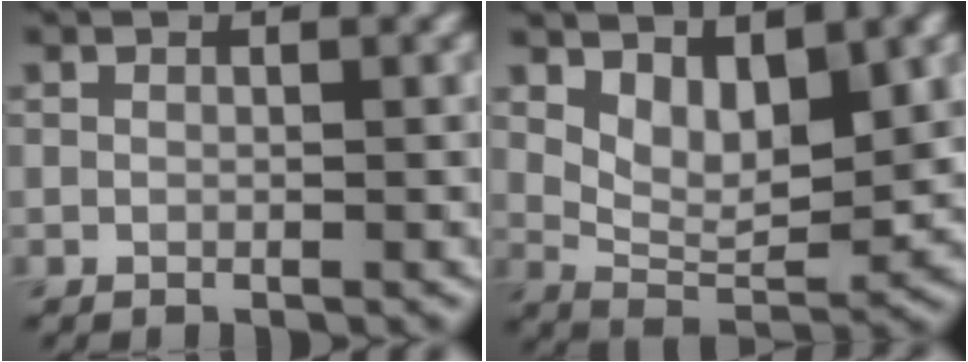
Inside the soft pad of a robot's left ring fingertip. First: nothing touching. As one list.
[{"total": 4.9, "force": [2.3, 2.3, 3.6], "torque": [-0.062, -0.015, 0.044]}]